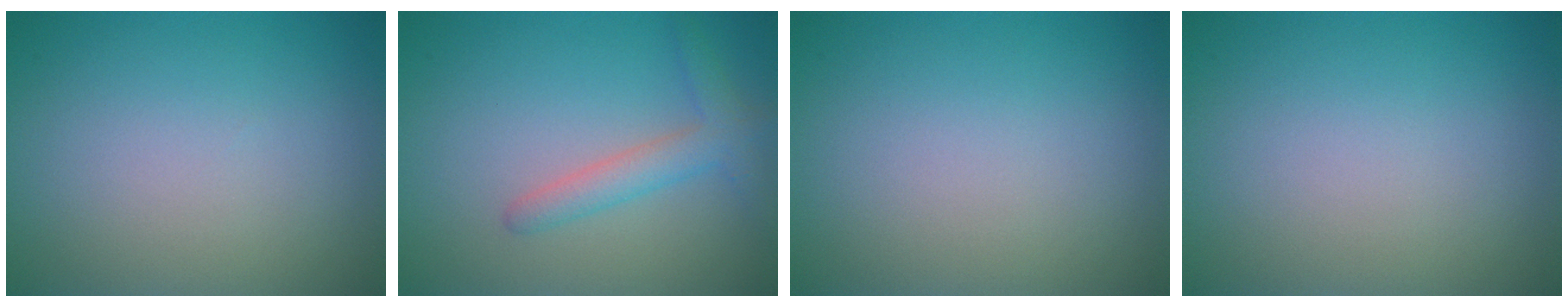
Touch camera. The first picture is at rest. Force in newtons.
{"total": 2.1, "press": 2.1, "slide": 0.2}
{"total": 0.0}
{"total": 0.0}